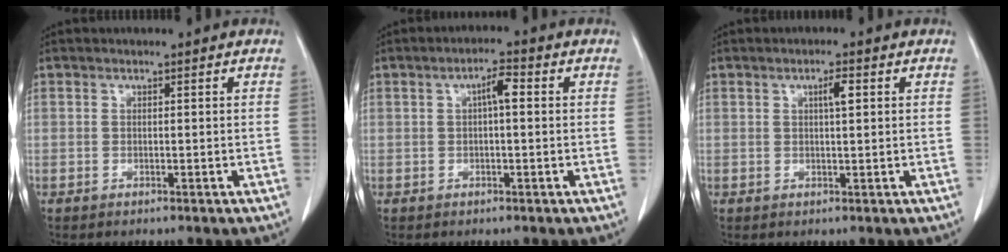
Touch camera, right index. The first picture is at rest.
{"total": 3.2, "force": [0.5, 0.7, 3.1], "torque": [-0.051, 0.008, 0.007]}
{"total": 2.3, "force": [0.8, 0.3, 2.1], "torque": [-0.037, 0.001, 0.012]}